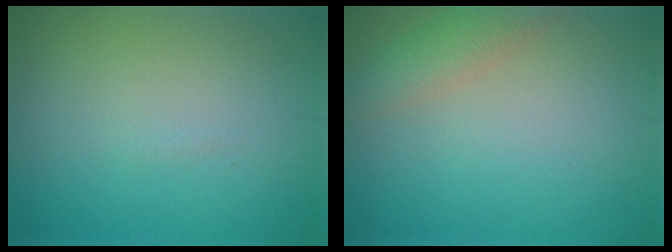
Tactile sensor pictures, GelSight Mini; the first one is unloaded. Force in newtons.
{"total": 2.5, "press": 2.5, "slide": 0.2}